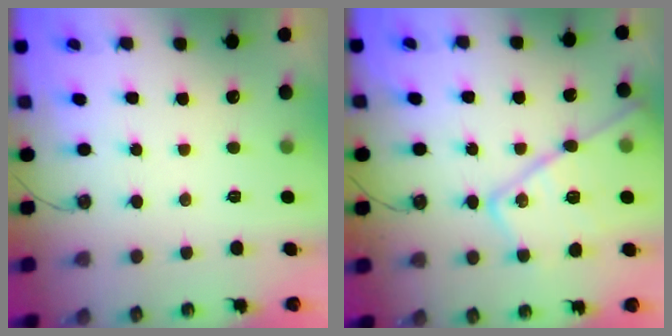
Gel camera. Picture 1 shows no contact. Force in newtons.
{"total": 19.6, "press": 19.5, "slide": 1.7}